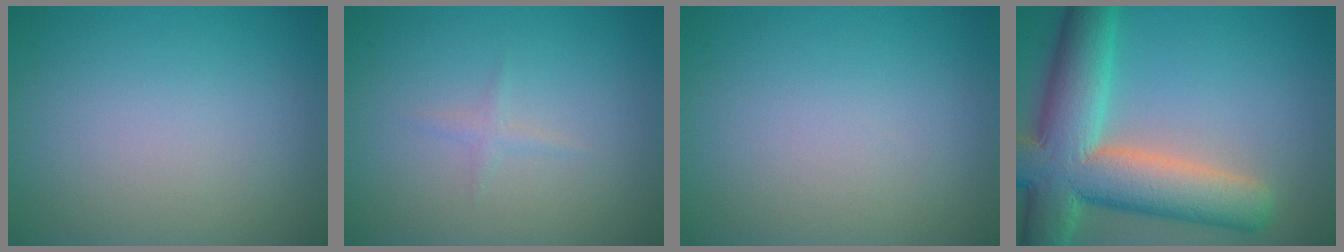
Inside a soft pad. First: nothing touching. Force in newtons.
{"total": 0.8, "press": 0.8, "slide": 0.1}
{"total": 0.0}
{"total": 11.8, "press": 11.7, "slide": 0.8}